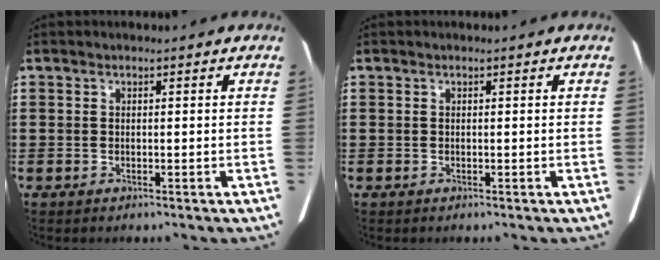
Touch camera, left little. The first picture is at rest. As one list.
[{"total": 0.0}]